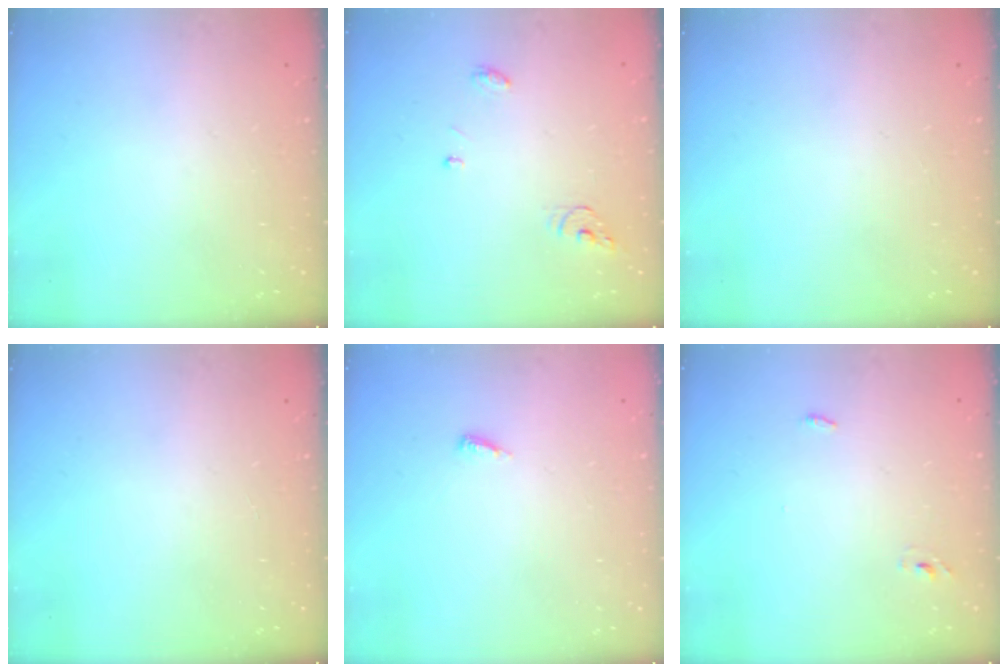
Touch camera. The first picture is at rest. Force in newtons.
{"total": 4.0, "press": 3.9, "slide": 0.4}
{"total": 0.0}
{"total": 0.0}
{"total": 3.8, "press": 3.8, "slide": 0.4}
{"total": 2.7, "press": 2.6, "slide": 0.9}